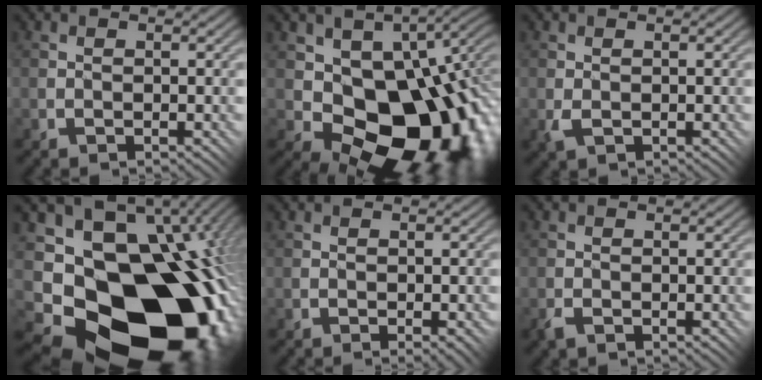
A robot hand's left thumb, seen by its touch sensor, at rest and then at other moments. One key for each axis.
{"total": 15.7, "fx": -1.1, "fy": 10.6, "fz": 11.5, "tx": -0.136, "ty": -0.025, "tz": 0.003}
{"total": 1.3, "fx": -0.3, "fy": 0.9, "fz": 0.8, "tx": -0.019, "ty": -0.002, "tz": -0.008}
{"total": 20.5, "fx": -5.1, "fy": 15.0, "fz": 13.0, "tx": -0.230, "ty": -0.063, "tz": -0.048}
{"total": 1.1, "fx": -0.7, "fy": 0.6, "fz": 0.7, "tx": -0.008, "ty": -0.002, "tz": -0.007}
{"total": 1.2, "fx": -0.9, "fy": 0.7, "fz": 0.4, "tx": -0.010, "ty": -0.001, "tz": -0.021}